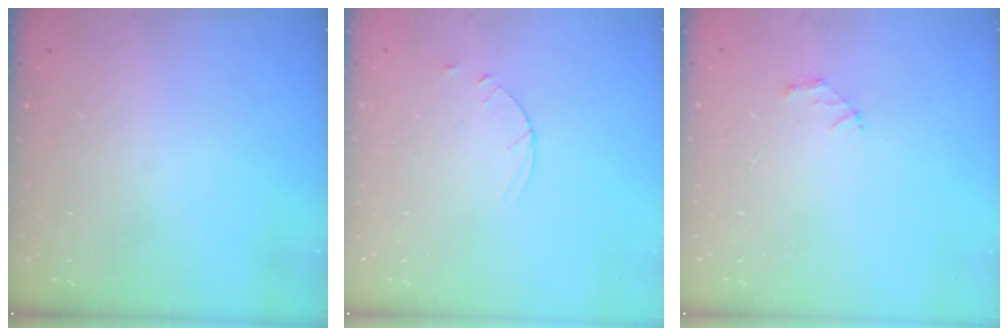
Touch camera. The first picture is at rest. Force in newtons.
{"total": 4.5, "press": 4.4, "slide": 0.4}
{"total": 2.1, "press": 2.1, "slide": 0.2}